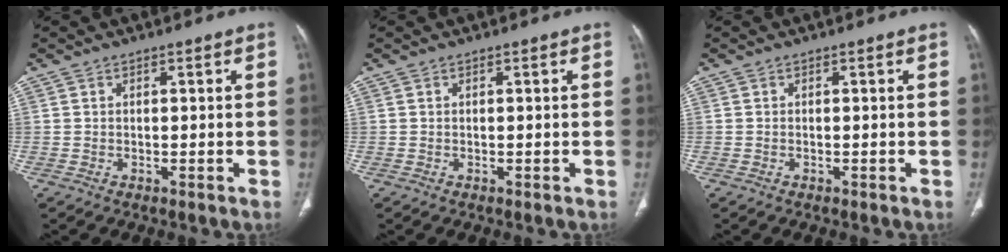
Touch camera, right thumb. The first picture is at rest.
{"total": 0.0}
{"total": 0.0}